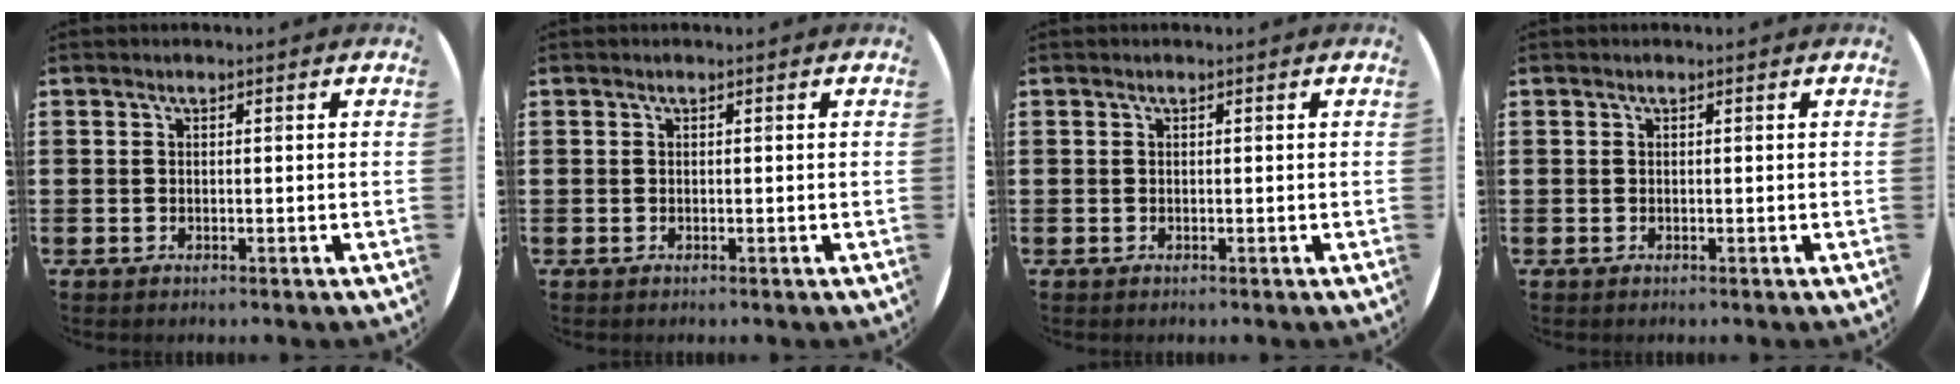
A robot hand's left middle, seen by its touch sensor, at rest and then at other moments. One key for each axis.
{"total": 0.0}
{"total": 0.0}
{"total": 0.0}